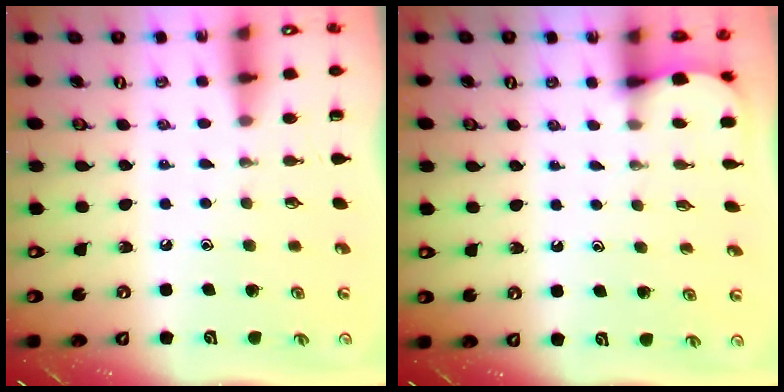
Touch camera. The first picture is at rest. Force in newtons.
{"total": 2.6, "press": 2.6, "slide": 0.3}